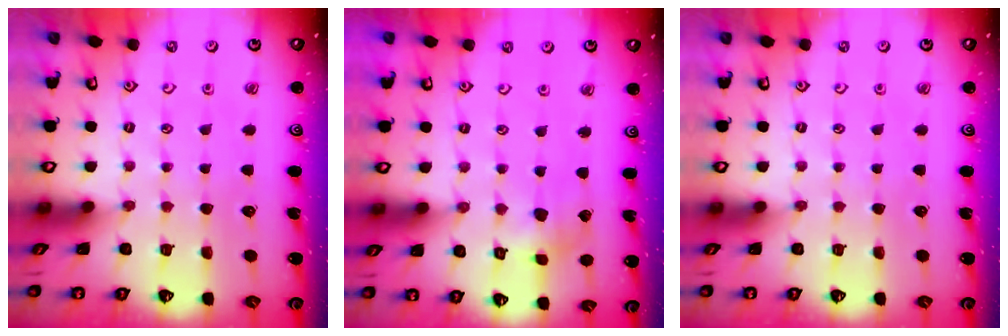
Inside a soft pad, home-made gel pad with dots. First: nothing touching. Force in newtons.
{"total": 3.9, "press": 3.8, "slide": 0.4}
{"total": 0.0}